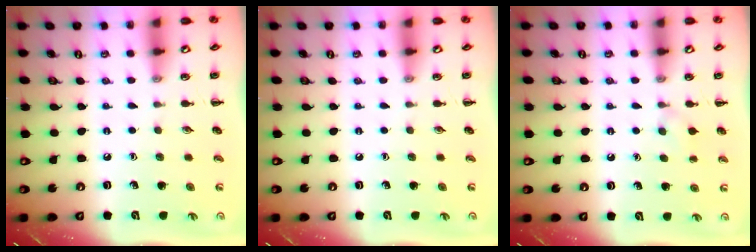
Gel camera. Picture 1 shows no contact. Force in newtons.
{"total": 0.0}
{"total": 5.1, "press": 4.7, "slide": 1.9}